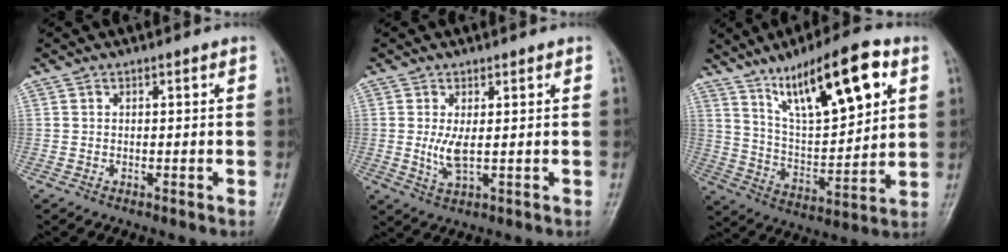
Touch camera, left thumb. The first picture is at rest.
{"total": 4.0, "force": [0.4, 1.3, 3.8], "torque": [-0.080, -0.012, 0.013]}
{"total": 19.3, "force": [9.7, 6.3, 15.4], "torque": [-0.219, -0.034, 0.172]}